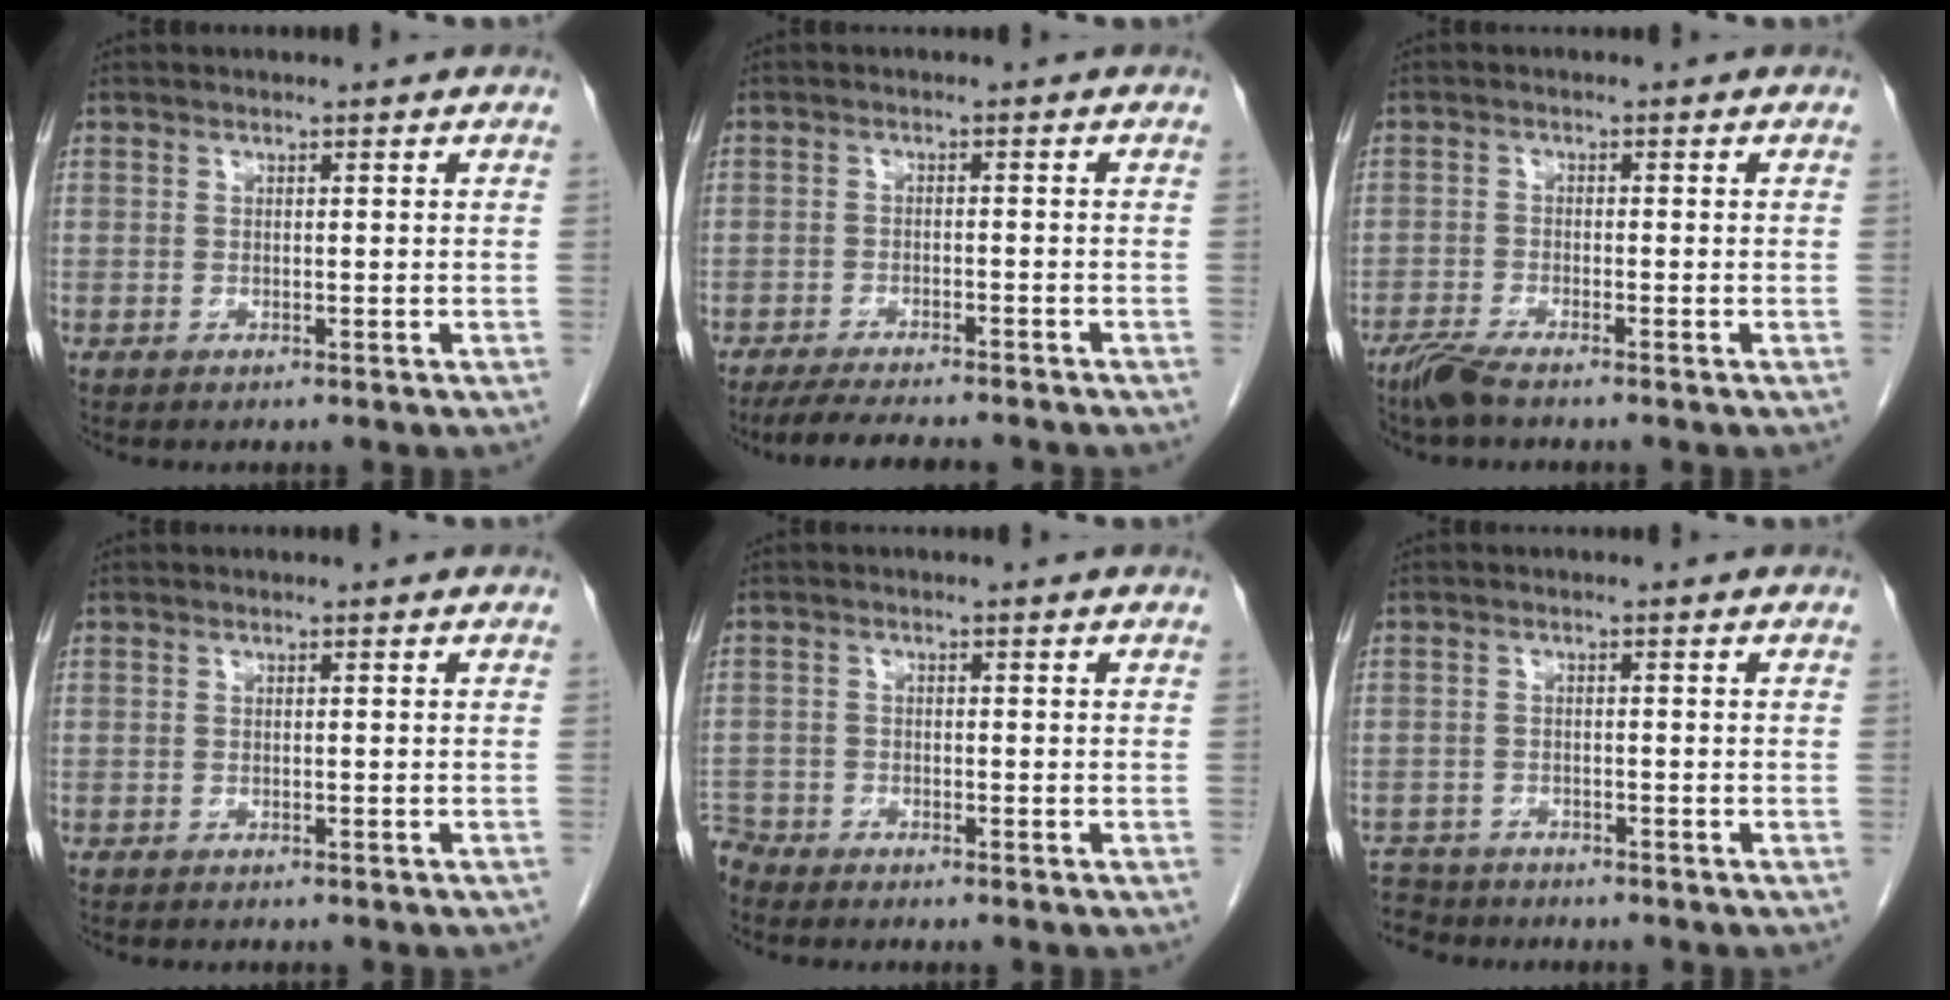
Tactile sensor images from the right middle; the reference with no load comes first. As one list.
[{"total": 9.2, "force": [-8.1, 1.3, 4.2], "torque": [-0.063, -0.015, -0.120]}, {"total": 3.2, "force": [-2.7, 0.2, 1.8], "torque": [-0.044, -0.009, -0.058]}, {"total": 1.6, "force": [-1.4, 0.5, 0.7], "torque": [-0.018, -0.003, -0.014]}, {"total": 3.2, "force": [-3.1, 0.8, -0.1], "torque": [0.004, -0.007, -0.060]}, {"total": 5.4, "force": [-5.0, 2.0, -0.1], "torque": [0.002, -0.005, -0.086]}]